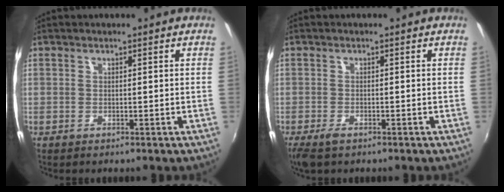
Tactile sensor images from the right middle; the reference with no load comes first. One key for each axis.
{"total": 3.3, "fx": -2.3, "fy": 1.2, "fz": 2.0, "tx": -0.049, "ty": -0.012, "tz": -0.041}